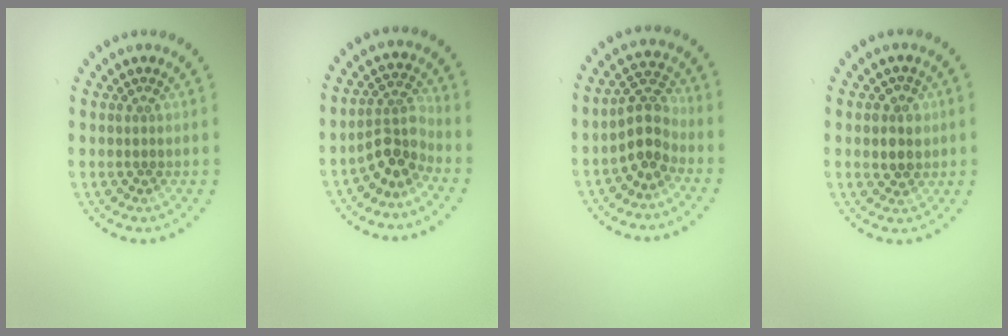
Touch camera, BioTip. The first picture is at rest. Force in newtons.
{"total": 3.1, "press": 2.3, "slide": 2.0}
{"total": 3.3, "press": 2.9, "slide": 1.6}
{"total": 2.6, "press": 2.5, "slide": 0.7}